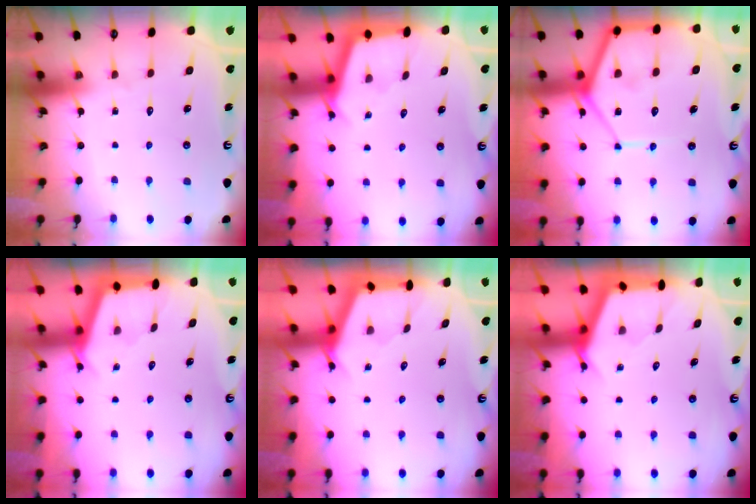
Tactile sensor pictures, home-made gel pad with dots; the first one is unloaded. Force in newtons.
{"total": 2.9, "press": 2.9, "slide": 0.3}
{"total": 15.2, "press": 15.2, "slide": 1.5}
{"total": 2.4, "press": 2.4, "slide": 0.1}
{"total": 2.9, "press": 2.8, "slide": 0.4}
{"total": 2.6, "press": 2.6, "slide": 0.3}